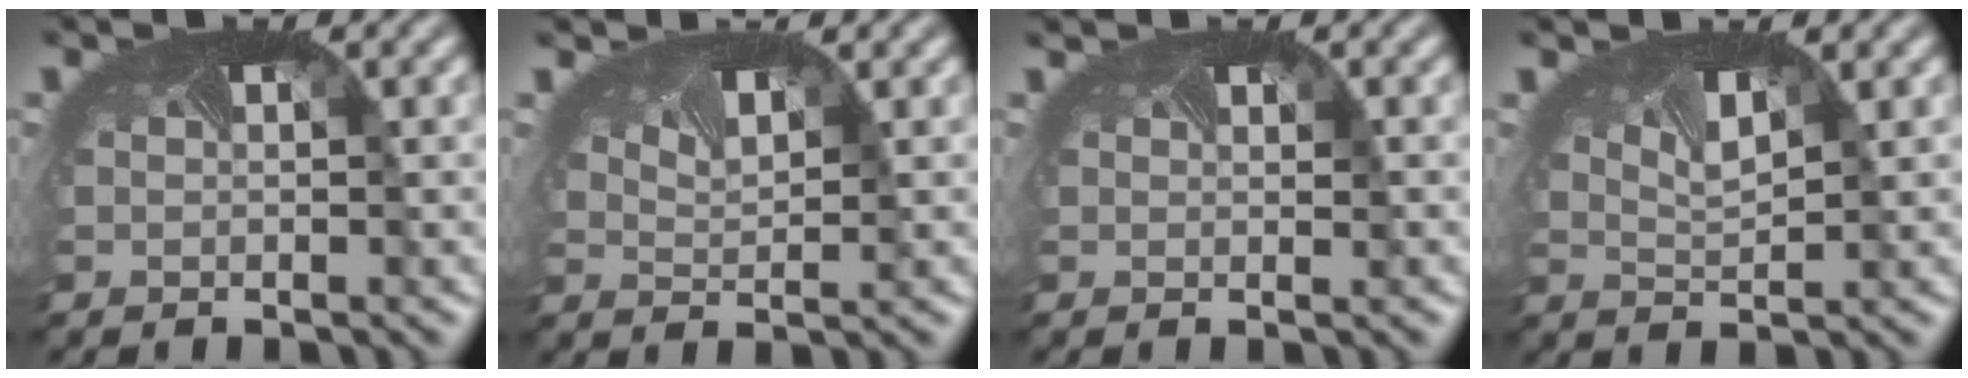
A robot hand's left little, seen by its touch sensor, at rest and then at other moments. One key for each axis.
{"total": 2.4, "fx": 2.0, "fy": 0.8, "fz": 0.9, "tx": -0.030, "ty": -0.004, "tz": 0.032}
{"total": 0.8, "fx": 0.7, "fy": 0.3, "fz": 0.3, "tx": -0.002, "ty": 0.001, "tz": 0.002}
{"total": 2.0, "fx": 1.2, "fy": 0.7, "fz": 1.5, "tx": -0.040, "ty": -0.007, "tz": 0.021}